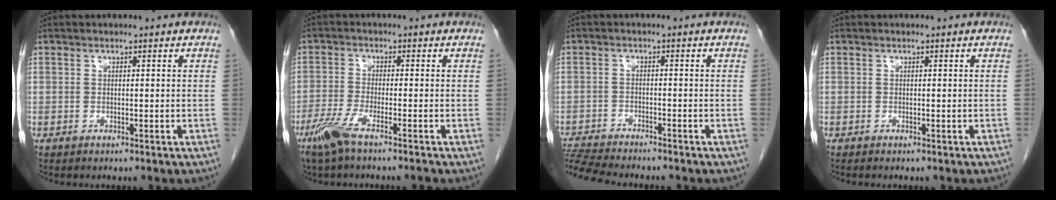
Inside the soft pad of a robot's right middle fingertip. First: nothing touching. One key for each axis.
{"total": 5.4, "fx": -3.8, "fy": 0.0, "fz": 3.8, "tx": -0.083, "ty": -0.015, "tz": -0.080}
{"total": 9.1, "fx": -8.6, "fy": 0.4, "fz": 3.0, "tx": -0.056, "ty": -0.008, "tz": -0.142}
{"total": 0.8, "fx": -0.6, "fy": 0.3, "fz": 0.4, "tx": -0.010, "ty": -0.001, "tz": -0.003}